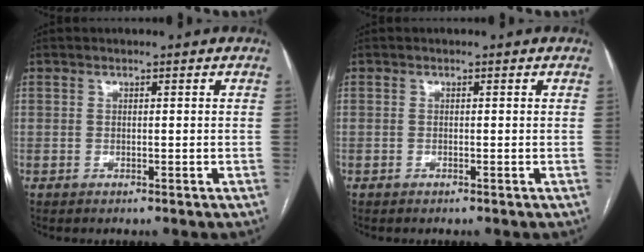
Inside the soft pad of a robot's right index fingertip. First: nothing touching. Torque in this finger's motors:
{"motor_torque": [-0.01, -0.01, 0.00, -0.01]}